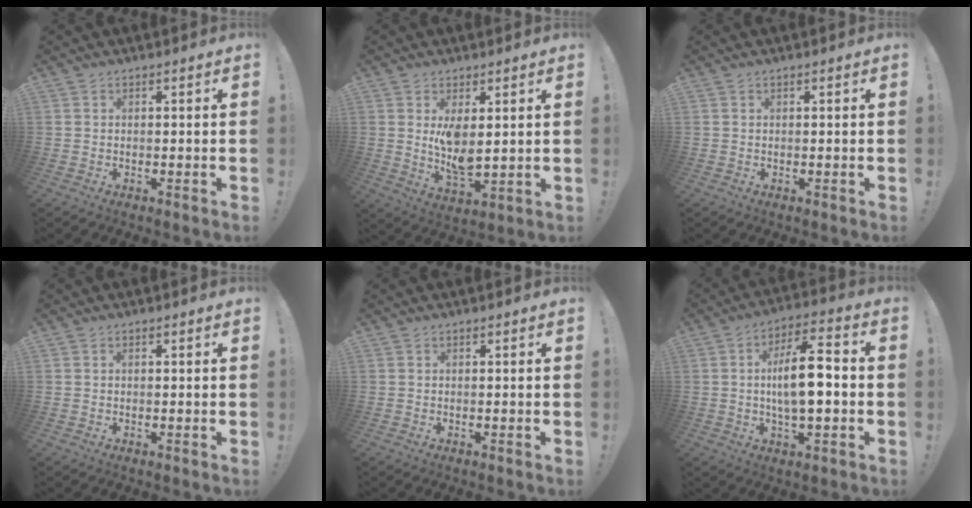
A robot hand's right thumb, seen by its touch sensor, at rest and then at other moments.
{"total": 7.6, "force": [3.0, 3.0, 6.3], "torque": [-0.089, -0.024, 0.051]}
{"total": 0.0}
{"total": 0.0}
{"total": 0.0}
{"total": 13.2, "force": [-0.9, 4.7, 12.3], "torque": [-0.211, 0.005, -0.024]}